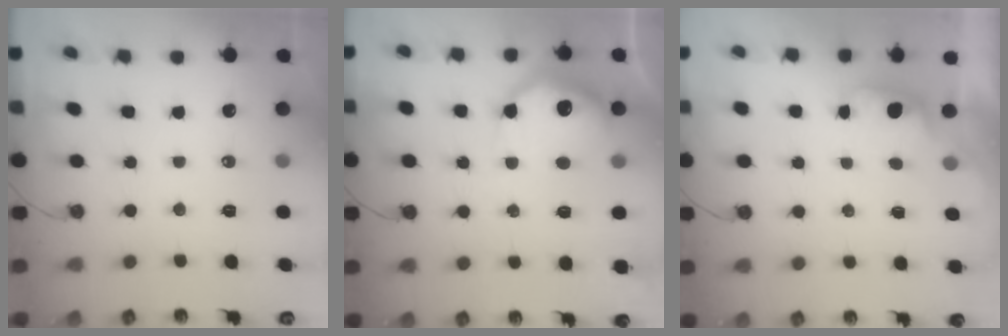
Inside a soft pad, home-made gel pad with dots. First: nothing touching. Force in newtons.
{"total": 13.9, "press": 13.9, "slide": 0.9}
{"total": 0.8, "press": 0.4, "slide": 0.7}